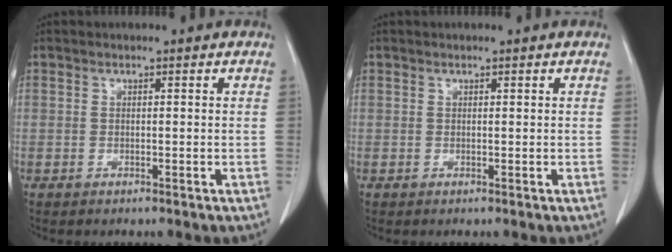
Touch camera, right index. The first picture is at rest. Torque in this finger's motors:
{"motor_torque": [-0.10, 0.09, -0.02, 0.00]}